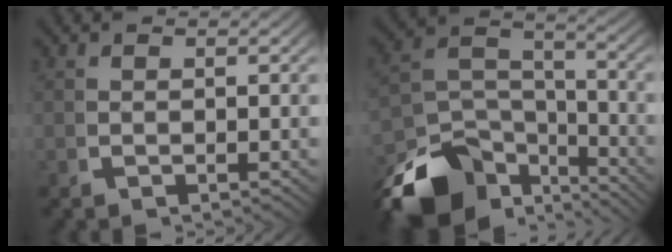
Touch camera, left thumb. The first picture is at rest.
{"total": 12.5, "force": [-5.2, 7.5, 8.6], "torque": [-0.155, -0.037, -0.080]}